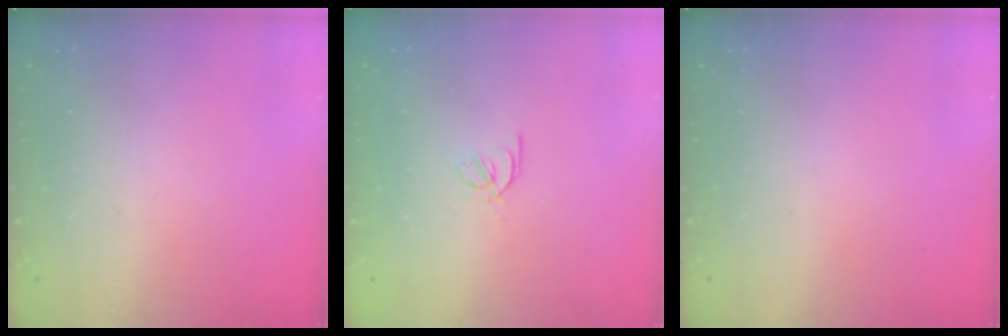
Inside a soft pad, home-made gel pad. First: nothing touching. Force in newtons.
{"total": 2.3, "press": 2.3, "slide": 0.6}
{"total": 0.0}